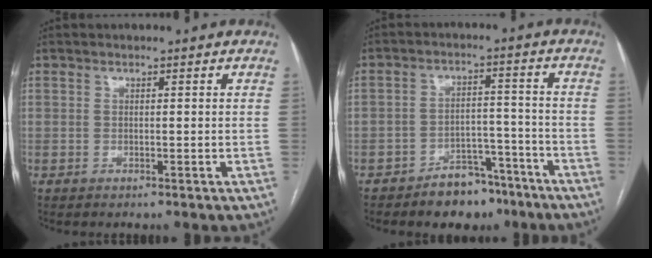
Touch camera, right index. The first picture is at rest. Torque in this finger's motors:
{"motor_torque": [-0.36, -0.51, 0.02, -0.04]}